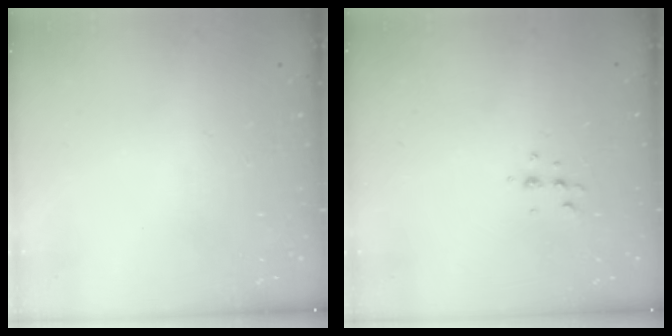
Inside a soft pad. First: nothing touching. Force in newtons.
{"total": 4.3, "press": 4.2, "slide": 0.6}